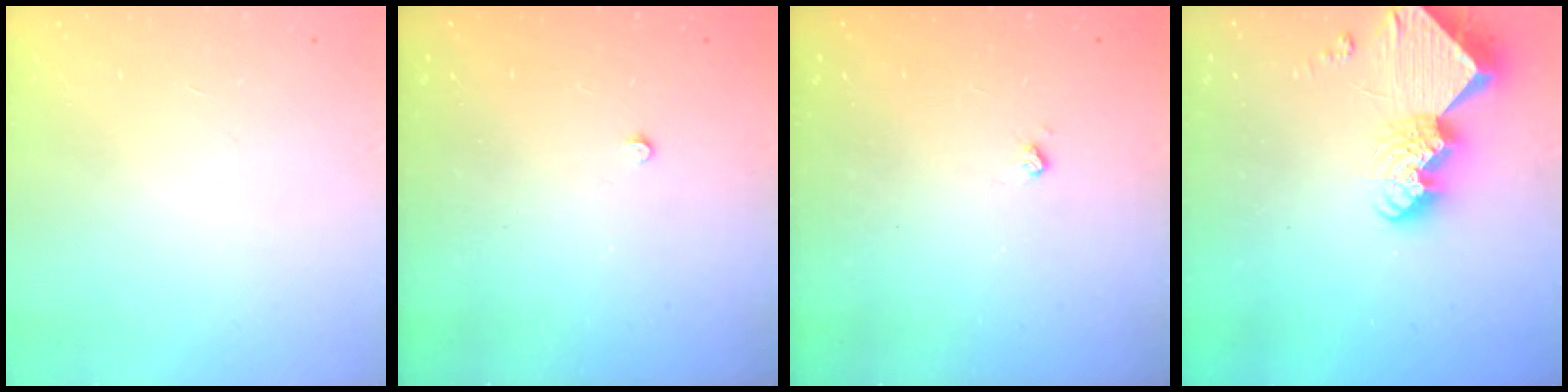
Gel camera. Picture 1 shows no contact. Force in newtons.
{"total": 2.3, "press": 2.3, "slide": 0.4}
{"total": 3.5, "press": 3.5, "slide": 0.6}
{"total": 13.0, "press": 13.0, "slide": 1.3}